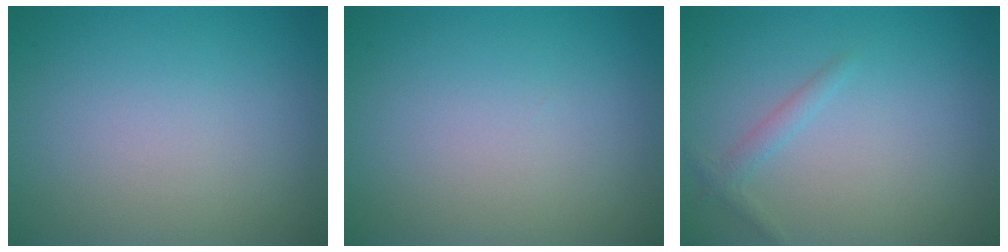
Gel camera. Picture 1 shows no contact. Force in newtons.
{"total": 0.0}
{"total": 1.1, "press": 1.1, "slide": 0.0}